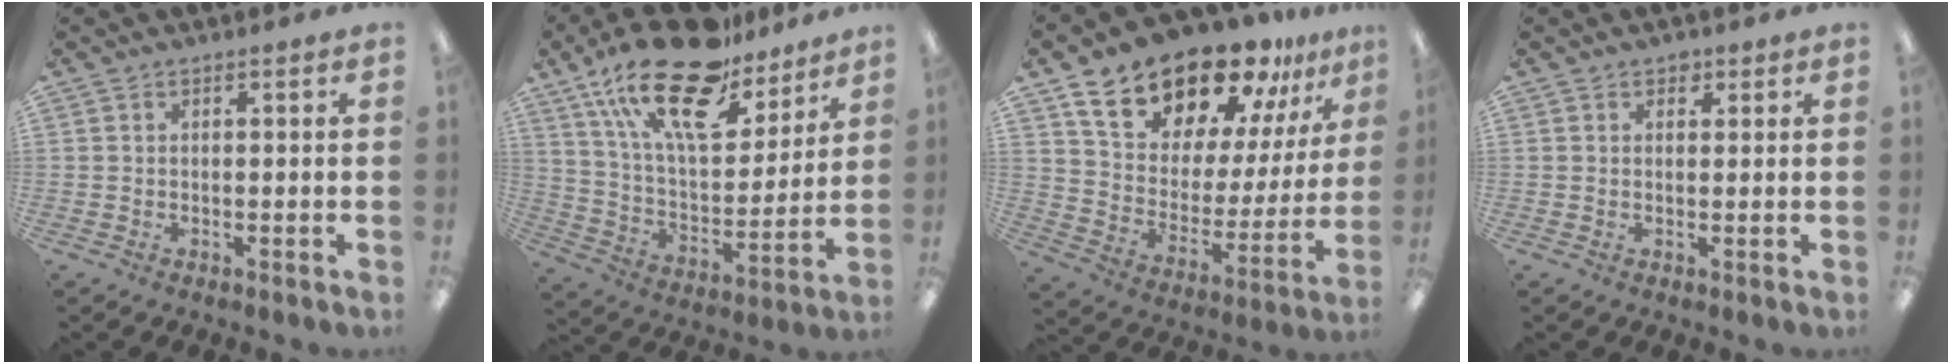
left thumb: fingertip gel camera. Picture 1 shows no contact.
{"total": 23.9, "force": [16.4, 9.9, 14.3], "torque": [-0.260, -0.096, 0.285]}
{"total": 20.1, "force": [16.8, 8.8, 6.6], "torque": [-0.123, -0.125, 0.301]}
{"total": 1.7, "force": [1.2, 1.1, 0.5], "torque": [0.004, -0.004, 0.018]}